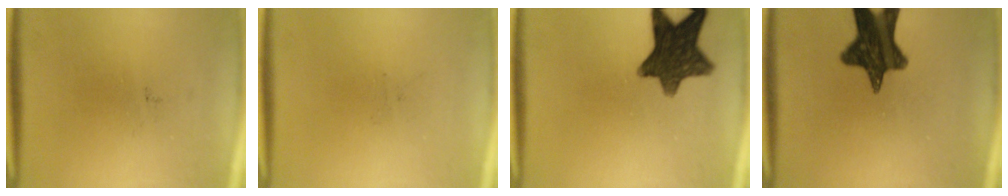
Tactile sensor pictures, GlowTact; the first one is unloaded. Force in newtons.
{"total": 0.0}
{"total": 12.2}
{"total": 13.1}